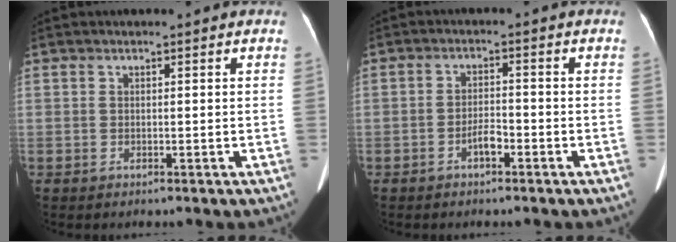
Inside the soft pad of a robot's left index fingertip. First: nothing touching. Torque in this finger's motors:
{"motor_torque": [0.00, 0.01, 0.00, 0.01]}